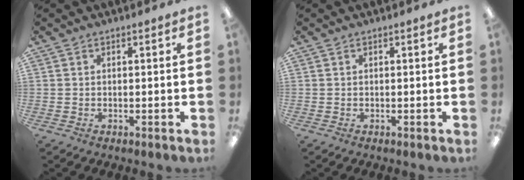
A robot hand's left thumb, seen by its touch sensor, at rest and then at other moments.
{"total": 0.0}